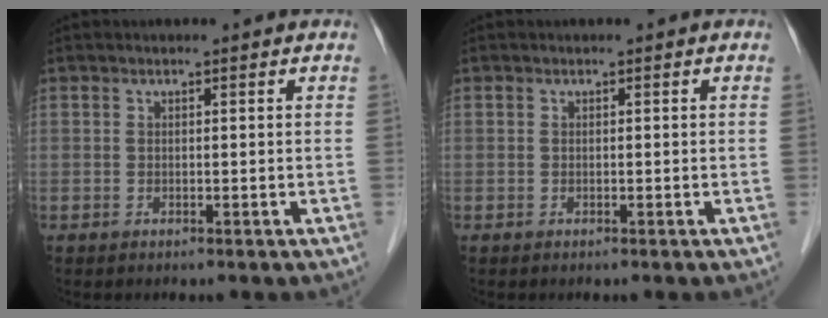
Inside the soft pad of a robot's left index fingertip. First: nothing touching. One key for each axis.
{"total": 0.0}